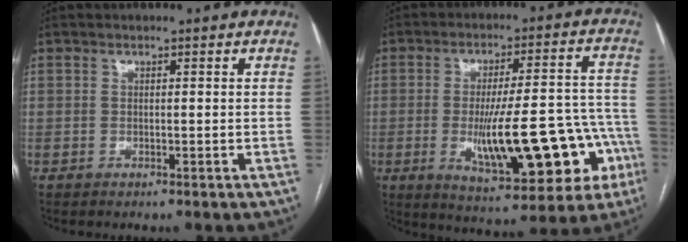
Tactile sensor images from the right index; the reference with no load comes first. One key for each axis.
{"total": 20.2, "fx": -5.8, "fy": 5.4, "fz": 18.6, "tx": -0.214, "ty": 0.023, "tz": -0.063}